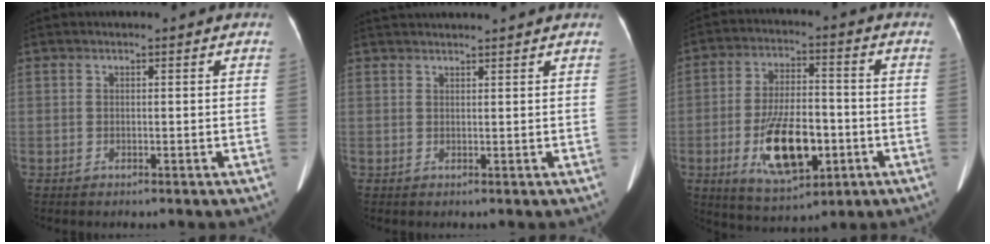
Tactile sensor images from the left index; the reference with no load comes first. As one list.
[{"total": 6.0, "force": [5.8, -0.4, 1.8], "torque": [-0.020, 0.033, 0.076]}, {"total": 13.1, "force": [-4.0, 5.5, 11.2], "torque": [-0.208, -0.006, -0.062]}]